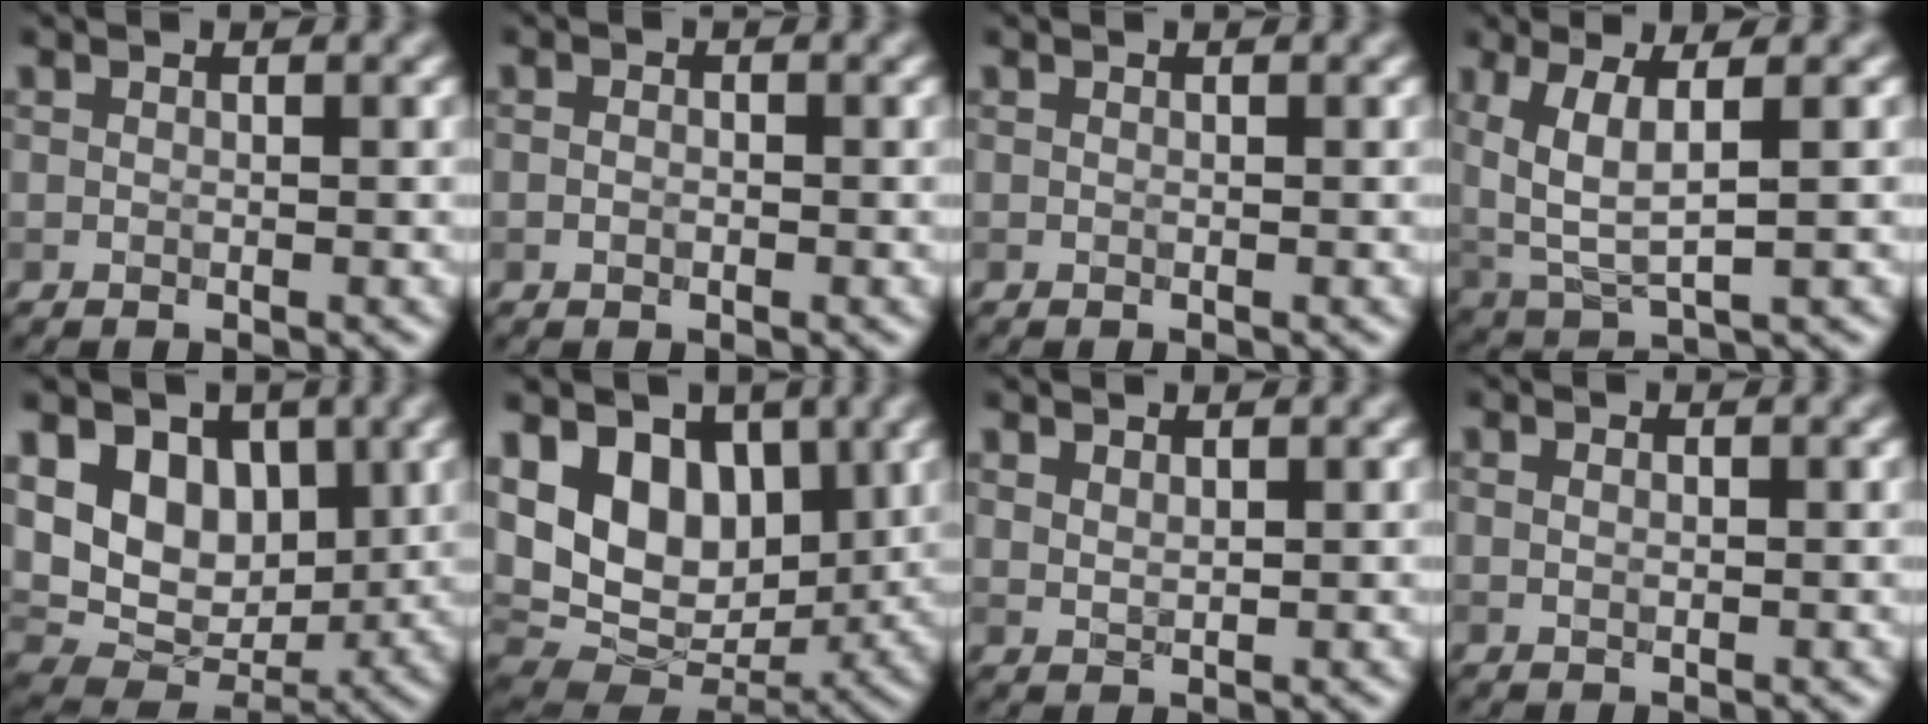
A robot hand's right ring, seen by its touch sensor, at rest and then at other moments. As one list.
[{"total": 0.8, "force": [-0.3, 0.6, 0.5], "torque": [-0.011, 0.000, -0.007]}, {"total": 0.0}, {"total": 4.7, "force": [1.5, 1.6, 4.2], "torque": [-0.100, -0.009, 0.035]}, {"total": 11.3, "force": [3.2, 8.5, 6.8], "torque": [-0.130, 0.015, 0.050]}, {"total": 12.3, "force": [3.5, 8.7, 8.0], "torque": [-0.139, 0.013, 0.054]}, {"total": 1.1, "force": [0.9, 0.4, 0.4], "torque": [-0.014, -0.002, 0.022]}, {"total": 0.7, "force": [0.2, 0.4, 0.5], "torque": [-0.010, 0.002, 0.004]}]